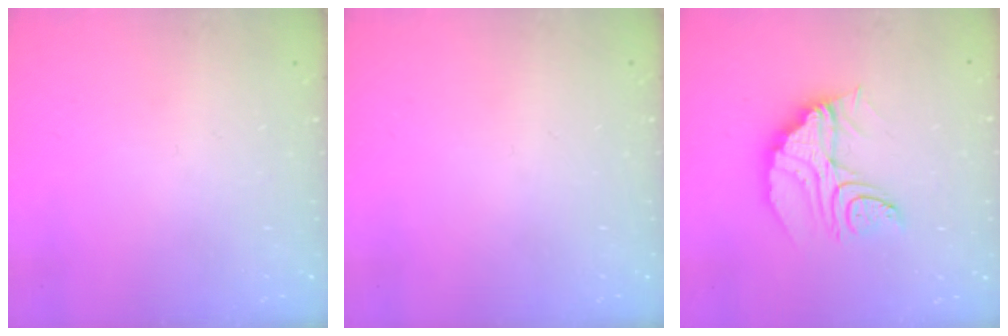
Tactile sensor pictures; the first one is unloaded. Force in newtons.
{"total": 0.0}
{"total": 13.1, "press": 13.1, "slide": 1.1}